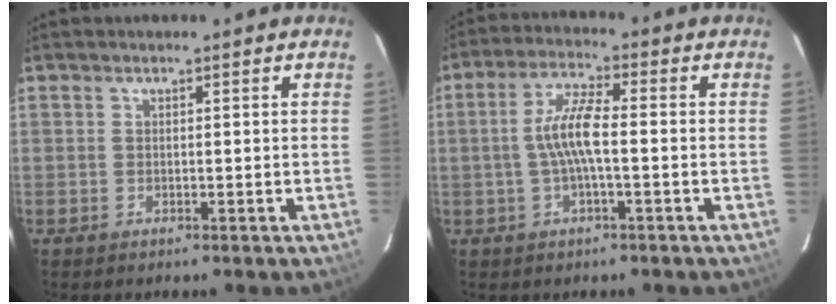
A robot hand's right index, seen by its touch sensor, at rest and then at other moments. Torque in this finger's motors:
{"motor_torque": [1.08, -0.25, 0.71, 0.18]}